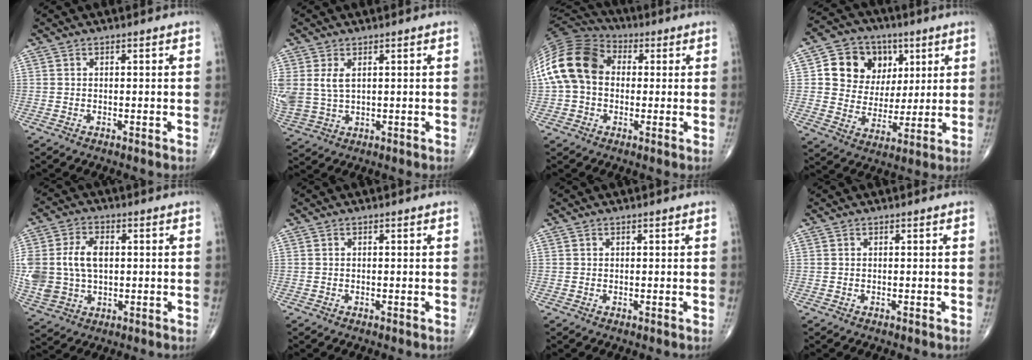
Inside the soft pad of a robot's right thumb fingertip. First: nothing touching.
{"total": 7.3, "force": [1.7, 4.6, 5.4], "torque": [-0.131, -0.001, 0.050]}
{"total": 16.0, "force": [1.3, 11.9, 10.5], "torque": [-0.207, 0.039, 0.013]}
{"total": 14.3, "force": [4.7, 12.0, 6.3], "torque": [-0.056, -0.003, 0.085]}
{"total": 13.2, "force": [1.1, 9.1, 9.5], "torque": [-0.203, 0.006, 0.030]}
{"total": 0.0}
{"total": 0.0}
{"total": 0.0}